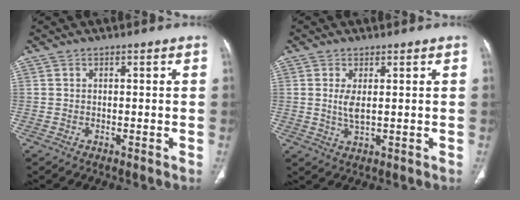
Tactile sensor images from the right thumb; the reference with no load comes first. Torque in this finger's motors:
{"motor_torque": [-0.50, 0.55, 0.47, -0.15, -0.01]}